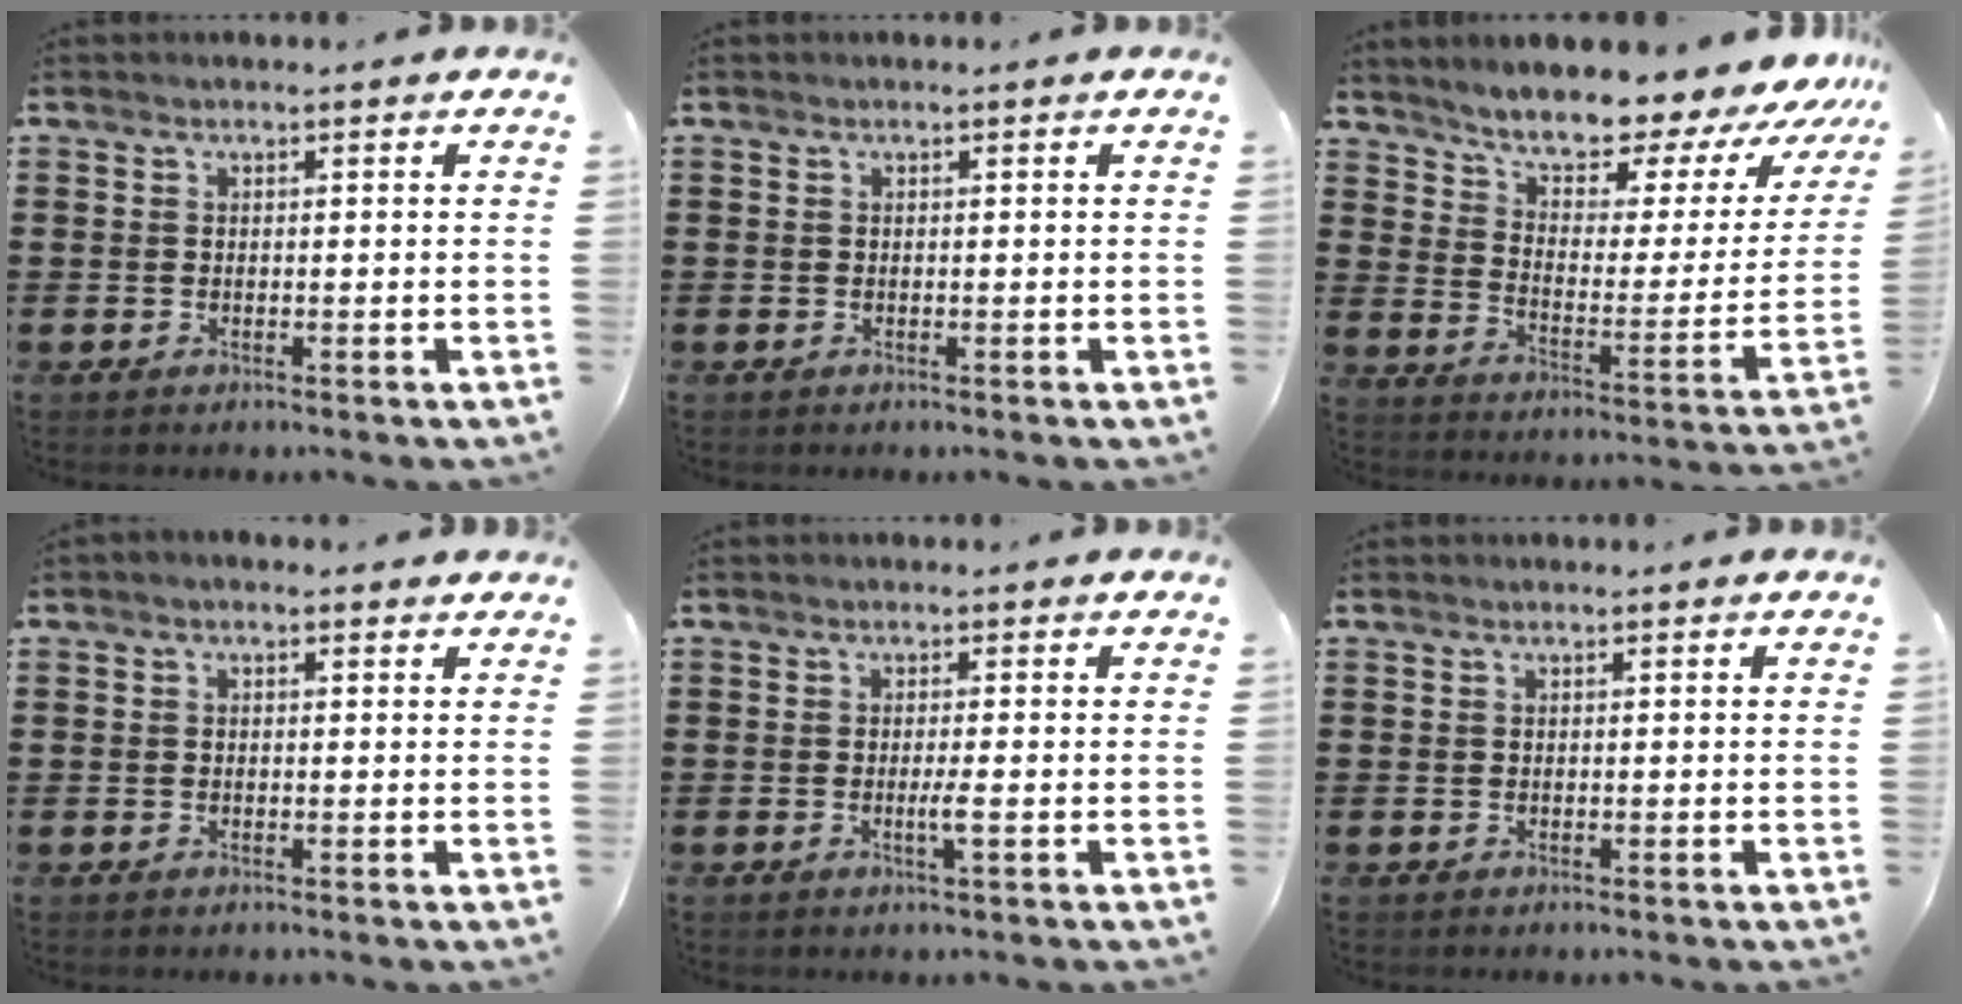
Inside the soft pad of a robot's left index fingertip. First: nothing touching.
{"total": 0.0}
{"total": 8.5, "force": [7.6, 2.1, 3.2], "torque": [-0.085, -0.063, 0.125]}
{"total": 0.8, "force": [0.0, 0.5, 0.6], "torque": [-0.011, 0.004, -0.001]}
{"total": 2.1, "force": [-0.4, -0.2, 2.0], "torque": [-0.035, -0.006, -0.009]}
{"total": 0.0}